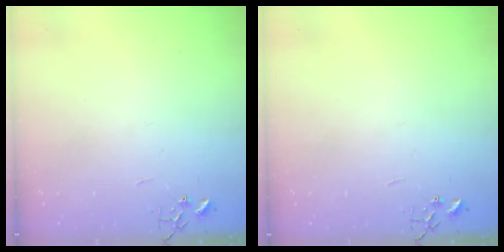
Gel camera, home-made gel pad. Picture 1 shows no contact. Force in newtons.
{"total": 0.0}